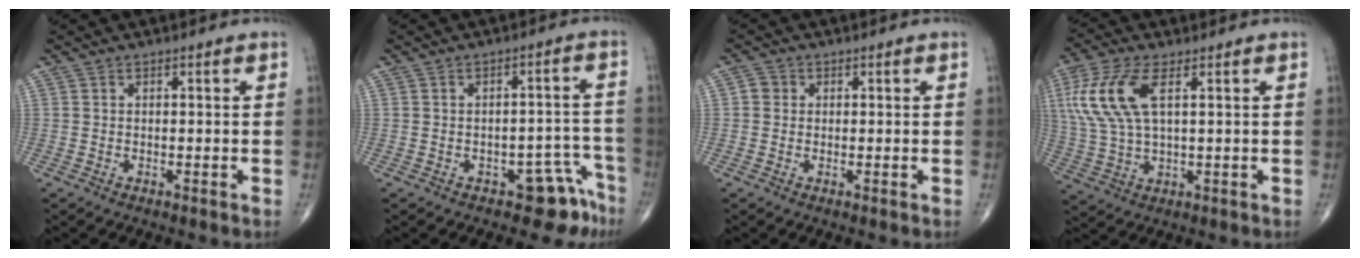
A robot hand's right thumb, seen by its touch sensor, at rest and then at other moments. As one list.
[{"total": 6.0, "force": [-4.3, 3.2, 2.8], "torque": [0.003, 0.052, -0.053]}, {"total": 2.7, "force": [0.3, 2.6, 0.9], "torque": [0.000, 0.004, 0.001]}, {"total": 12.6, "force": [3.8, 5.3, 10.8], "torque": [-0.265, 0.003, 0.080]}]